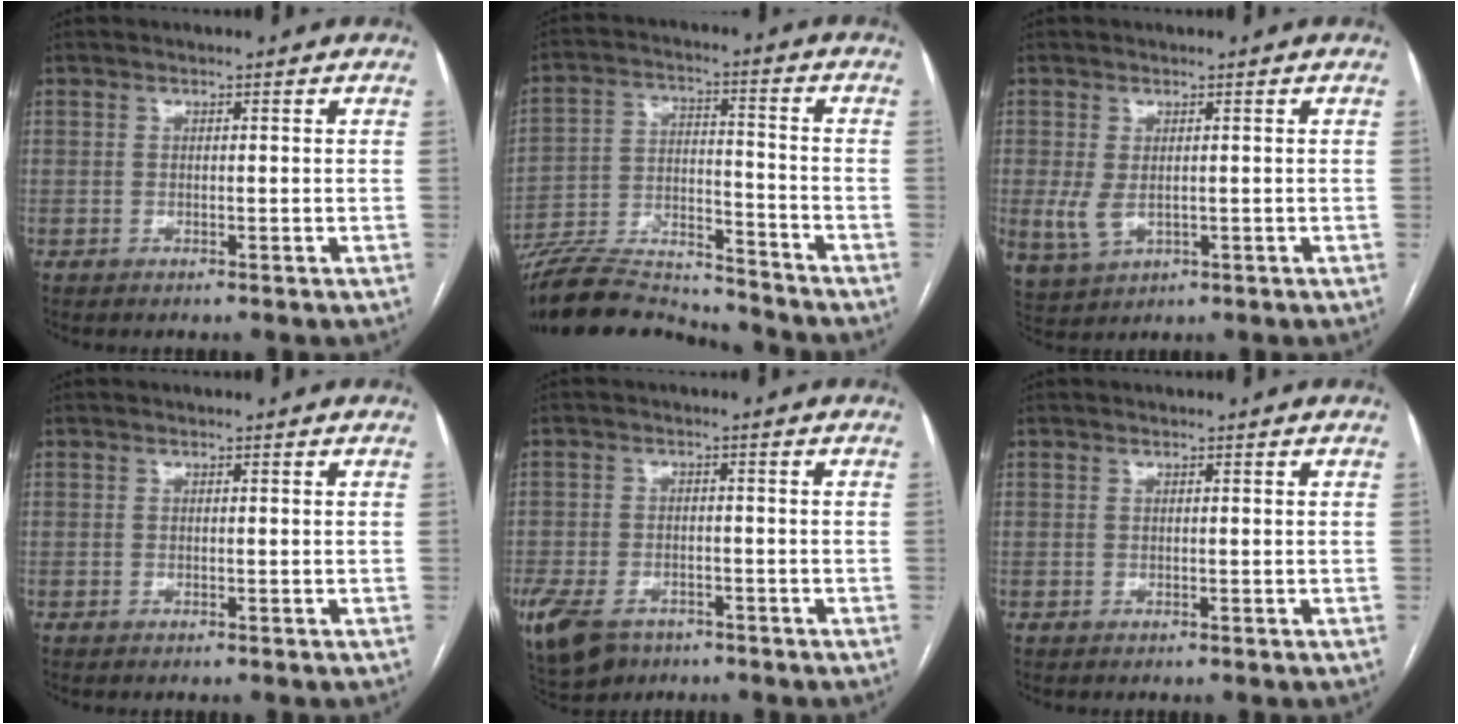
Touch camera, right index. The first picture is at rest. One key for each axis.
{"total": 17.1, "fx": -16.6, "fy": 1.7, "fz": 4.0, "tx": -0.084, "ty": 0.006, "tz": -0.278}
{"total": 4.1, "fx": -0.2, "fy": 2.3, "fz": 3.3, "tx": -0.078, "ty": -0.008, "tz": 0.010}
{"total": 0.0}
{"total": 14.4, "fx": -8.0, "fy": 9.7, "fz": 7.1, "tx": -0.206, "ty": -0.014, "tz": -0.121}
{"total": 0.0}